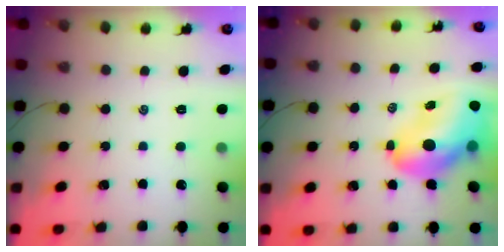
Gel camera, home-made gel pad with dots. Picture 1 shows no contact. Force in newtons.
{"total": 12.6, "press": 12.1, "slide": 3.4}